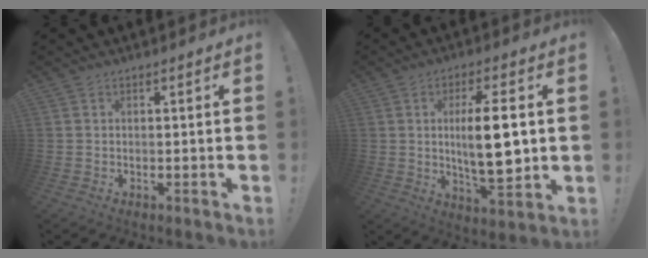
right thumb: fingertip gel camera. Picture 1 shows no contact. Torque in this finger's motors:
{"motor_torque": [0.39, 0.84, 0.19, 0.04, 0.27]}